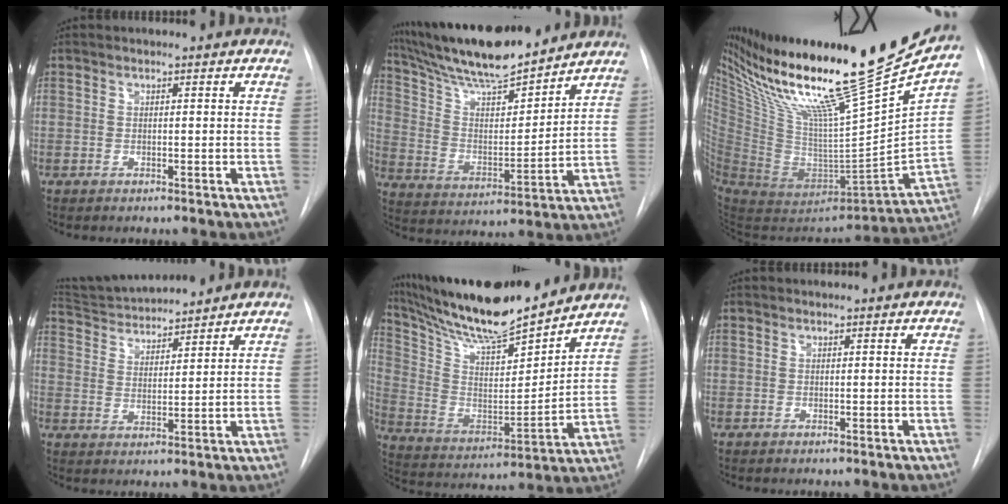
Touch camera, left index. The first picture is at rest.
{"total": 17.7, "force": [15.8, 2.0, 7.8], "torque": [-0.145, 0.004, 0.277]}
{"total": 32.7, "force": [24.0, 0.2, 22.3], "torque": [-0.365, -0.041, 0.384]}
{"total": 10.2, "force": [9.9, 0.3, 2.4], "torque": [-0.054, 0.021, 0.179]}
{"total": 21.6, "force": [19.1, 2.1, 9.8], "torque": [-0.185, -0.007, 0.324]}
{"total": 0.0}